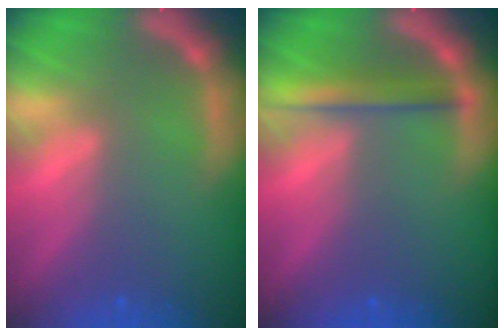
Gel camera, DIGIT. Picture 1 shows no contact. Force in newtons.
{"total": 2.9}